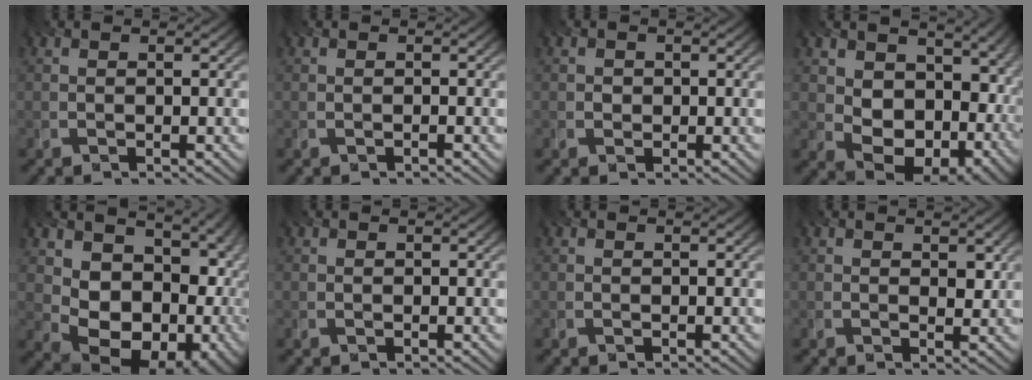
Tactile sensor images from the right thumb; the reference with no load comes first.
{"total": 0.0}
{"total": 1.0, "force": [0.0, 1.0, 0.2], "torque": [-0.003, 0.000, -0.002]}
{"total": 13.9, "force": [1.9, 9.5, 10.0], "torque": [-0.178, -0.024, 0.051]}
{"total": 18.3, "force": [0.7, 13.7, 12.2], "torque": [-0.160, -0.023, 0.047]}
{"total": 0.0}
{"total": 0.0}
{"total": 2.1, "force": [1.0, 1.2, 1.4], "torque": [-0.027, -0.004, 0.018]}